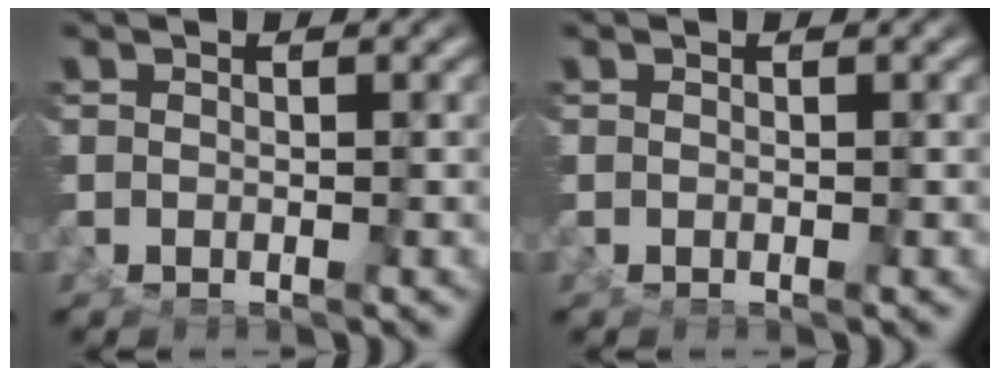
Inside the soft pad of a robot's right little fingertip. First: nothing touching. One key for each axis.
{"total": 0.0}